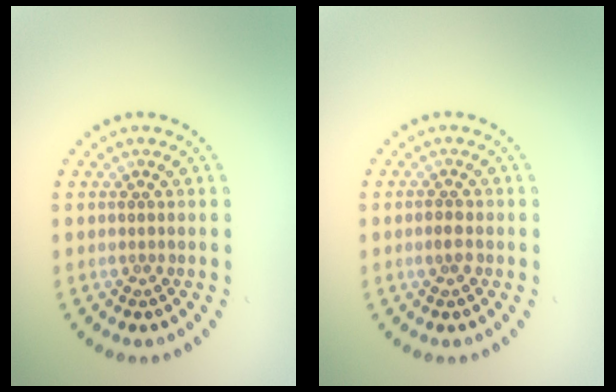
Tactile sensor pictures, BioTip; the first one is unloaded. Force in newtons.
{"total": 1.2, "press": 1.2, "slide": 0.2}